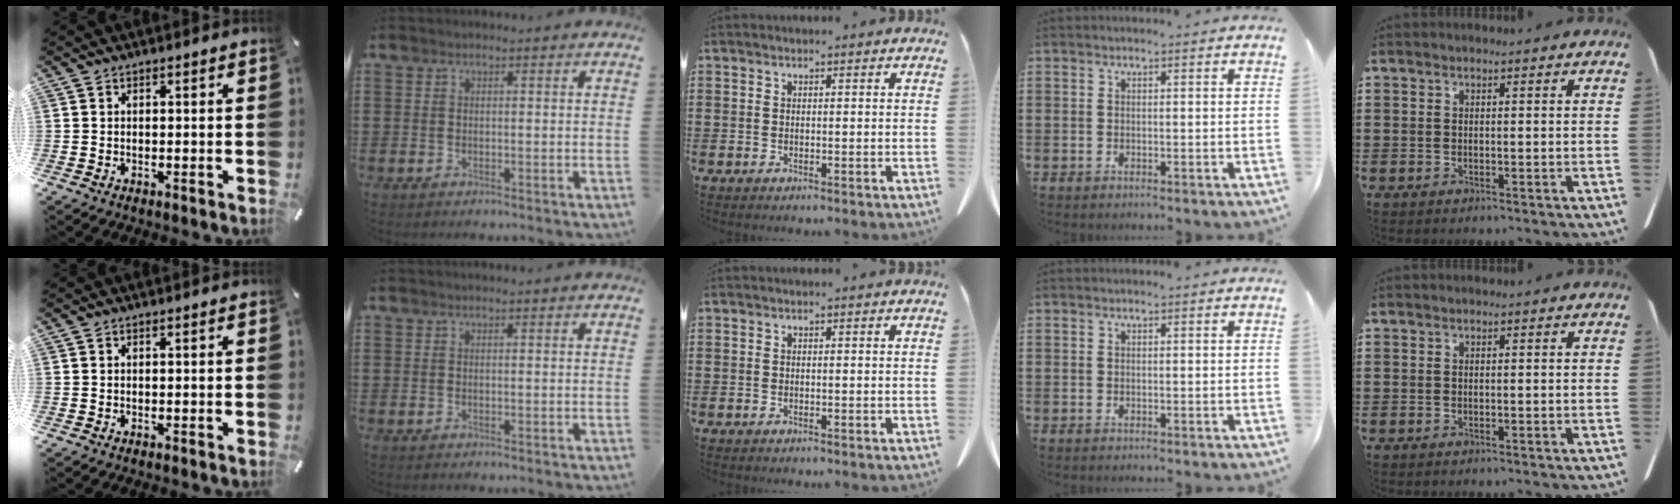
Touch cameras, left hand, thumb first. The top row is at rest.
{}